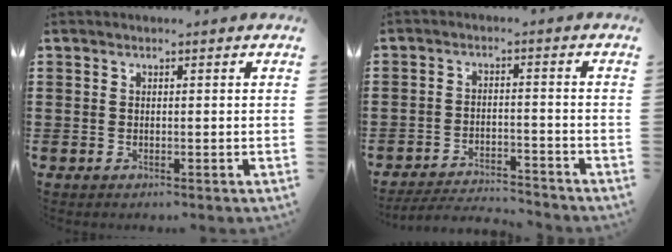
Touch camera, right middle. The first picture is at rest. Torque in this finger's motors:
{"motor_torque": [0.29, 0.04, 0.00, 0.03]}